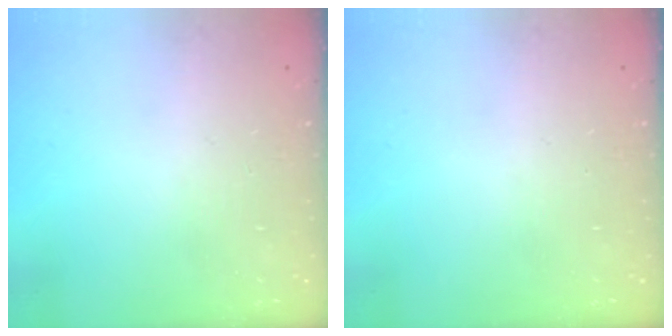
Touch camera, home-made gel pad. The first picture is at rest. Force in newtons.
{"total": 0.0}